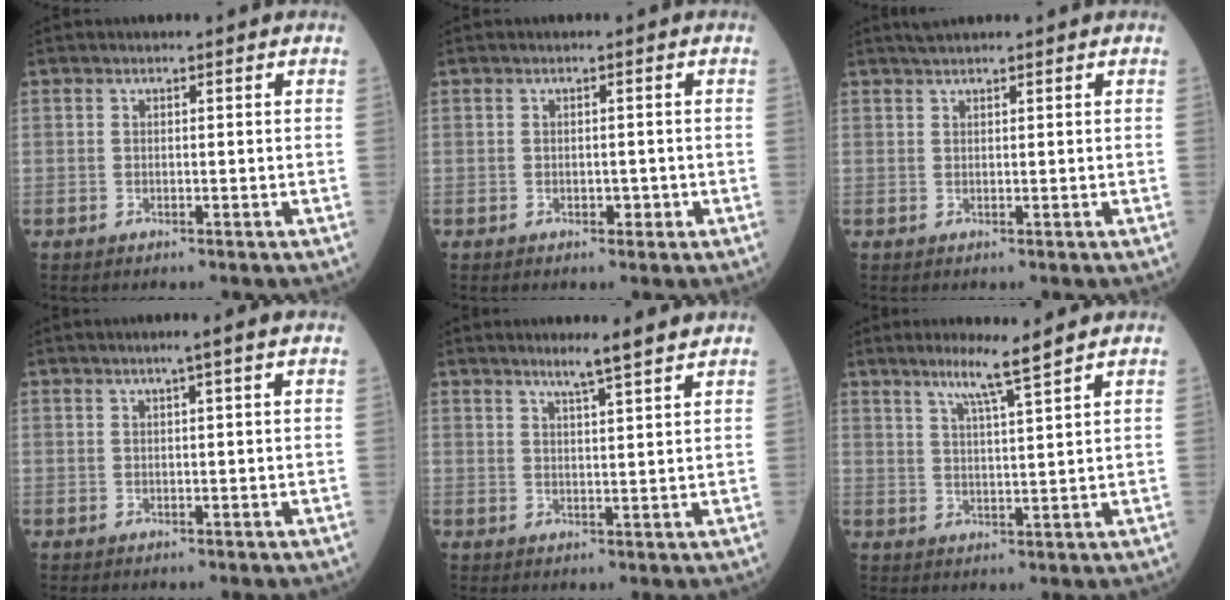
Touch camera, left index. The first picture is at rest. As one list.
[{"total": 1.3, "force": [-0.6, 0.9, 0.6], "torque": [-0.004, 0.004, -0.010]}, {"total": 1.8, "force": [1.6, -0.3, 0.7], "torque": [-0.011, 0.015, 0.034]}, {"total": 1.5, "force": [0.7, -0.6, 1.2], "torque": [-0.024, -0.005, 0.016]}, {"total": 4.7, "force": [3.8, -0.9, 2.7], "torque": [-0.043, -0.002, 0.057]}, {"total": 5.4, "force": [3.9, -1.3, 3.4], "torque": [-0.062, -0.009, 0.072]}]